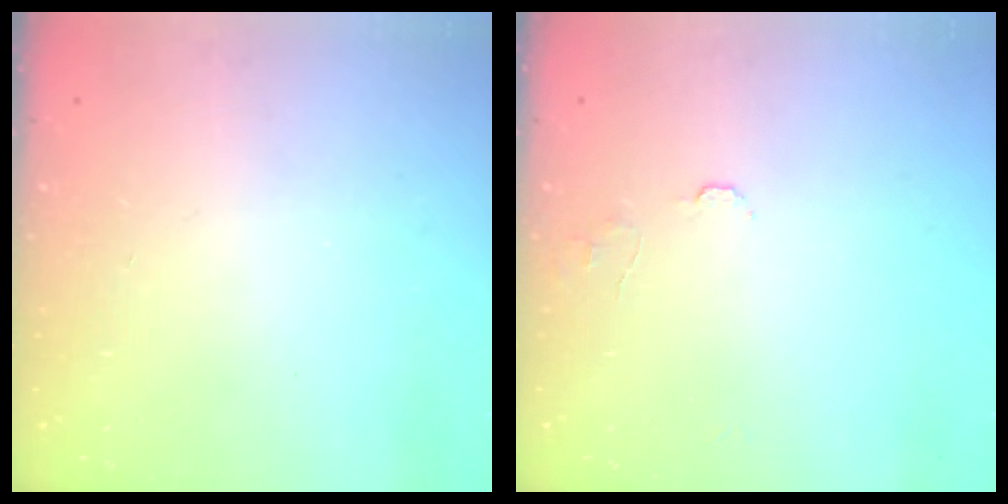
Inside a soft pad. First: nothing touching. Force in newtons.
{"total": 5.9, "press": 5.9, "slide": 0.6}